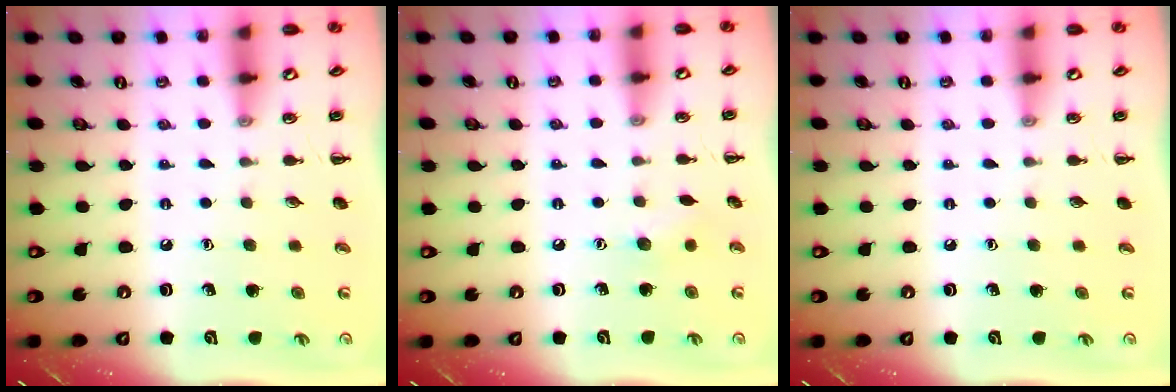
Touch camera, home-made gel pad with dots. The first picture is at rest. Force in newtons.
{"total": 5.2, "press": 5.1, "slide": 1.4}
{"total": 0.0}